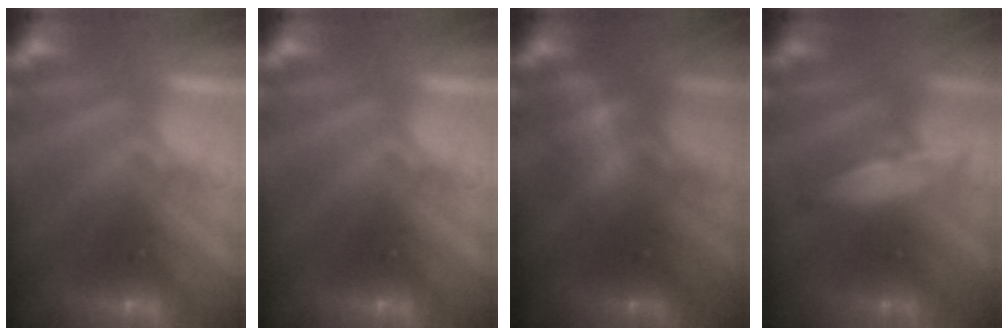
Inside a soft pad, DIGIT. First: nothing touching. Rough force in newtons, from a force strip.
{"total": 0.0}
{"total": 2.3}
{"total": 2.8}